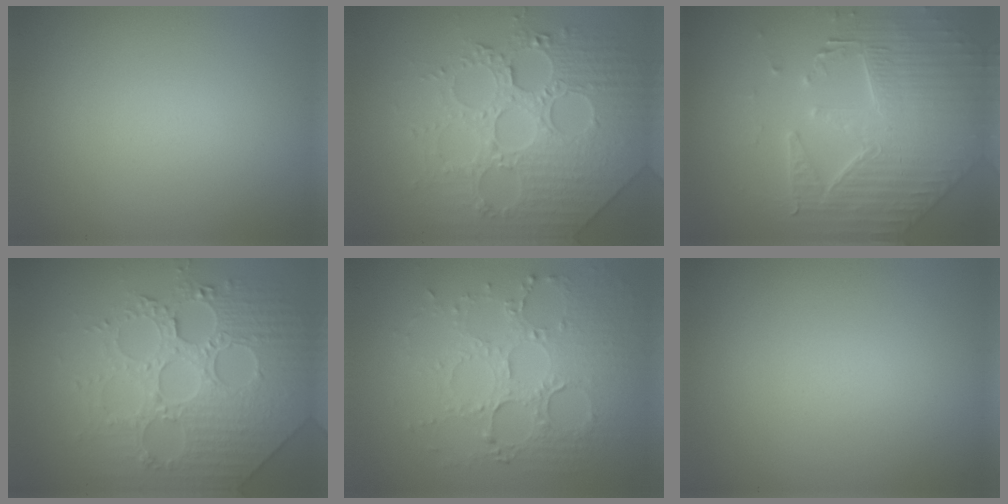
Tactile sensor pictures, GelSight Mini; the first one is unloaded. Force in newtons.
{"total": 7.7, "press": 6.1, "slide": 4.6}
{"total": 4.8, "press": 4.8, "slide": 0.5}
{"total": 7.7, "press": 6.1, "slide": 4.6}
{"total": 5.4, "press": 3.8, "slide": 3.9}
{"total": 0.0}